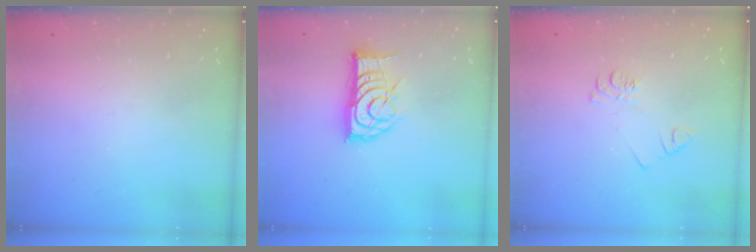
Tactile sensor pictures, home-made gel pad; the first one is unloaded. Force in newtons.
{"total": 13.9, "press": 13.9, "slide": 0.6}
{"total": 5.5, "press": 5.5, "slide": 0.5}